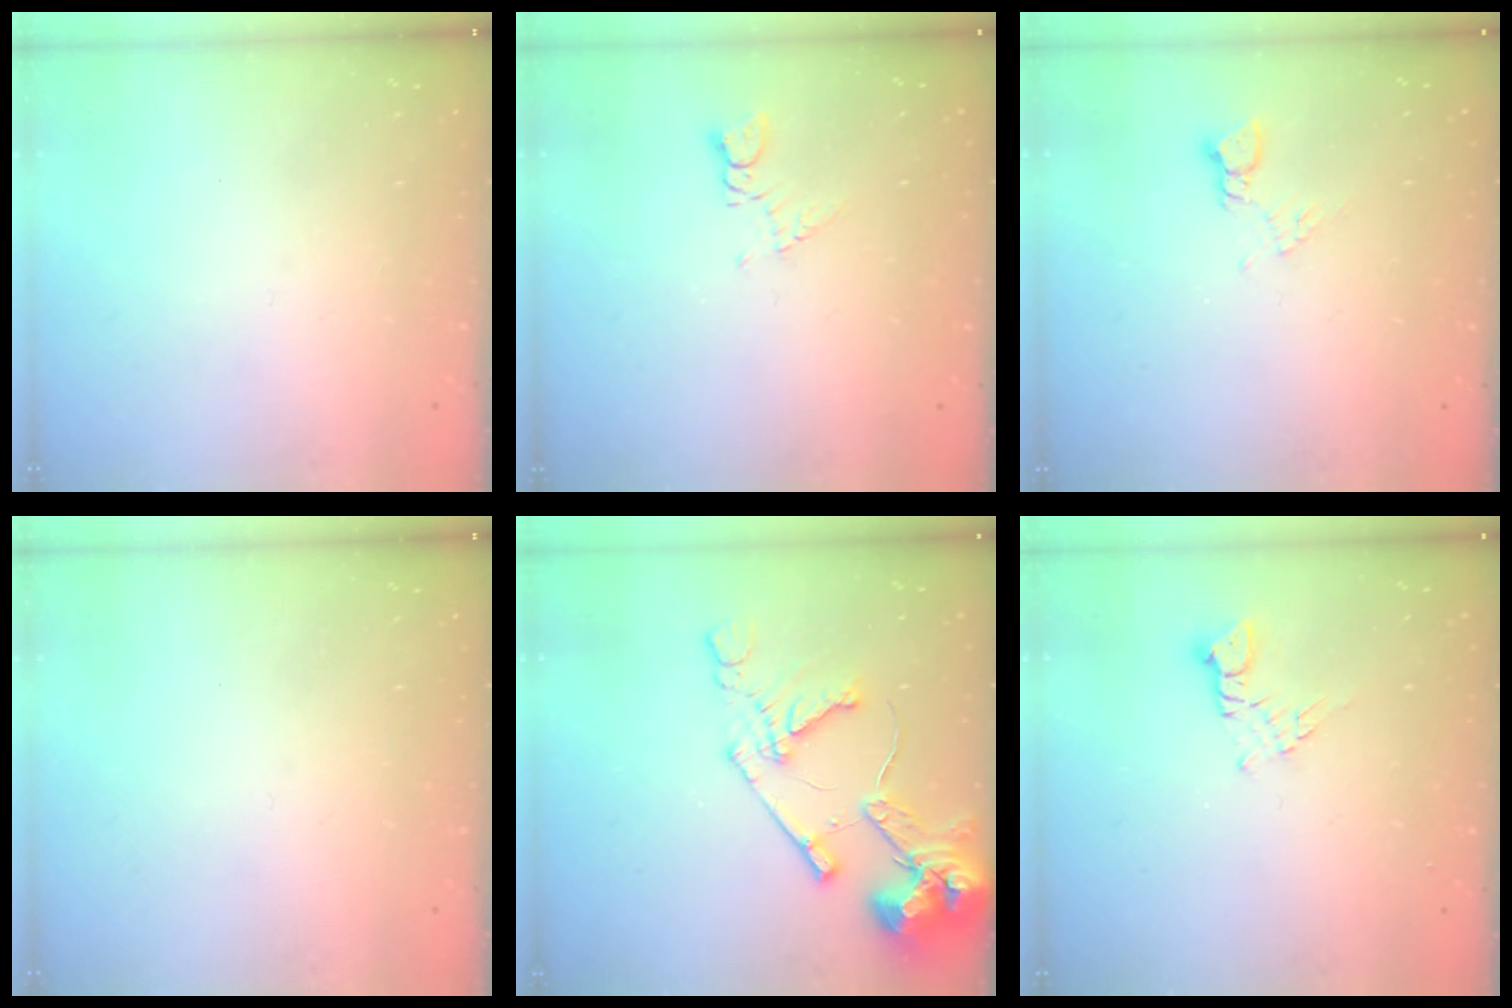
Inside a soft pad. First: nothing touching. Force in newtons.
{"total": 4.3, "press": 4.2, "slide": 0.7}
{"total": 3.6, "press": 3.6, "slide": 0.5}
{"total": 0.0}
{"total": 14.5, "press": 14.4, "slide": 1.8}
{"total": 3.2, "press": 3.2, "slide": 0.3}